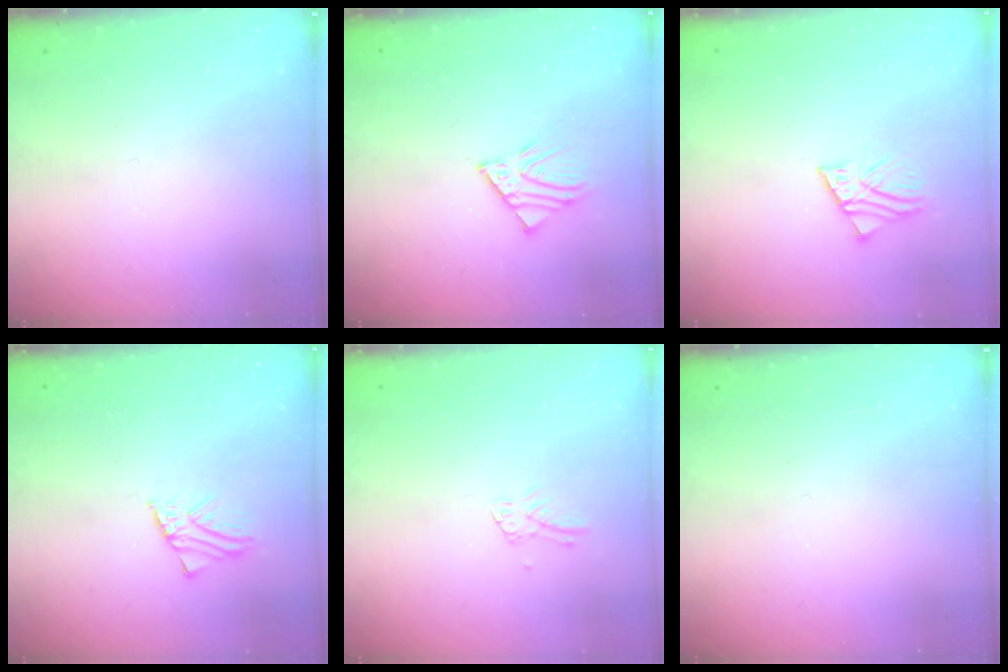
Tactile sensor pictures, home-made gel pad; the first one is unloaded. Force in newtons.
{"total": 4.1, "press": 4.1, "slide": 0.3}
{"total": 2.8, "press": 2.7, "slide": 0.3}
{"total": 1.2, "press": 1.2, "slide": 0.0}
{"total": 3.8, "press": 3.7, "slide": 0.3}
{"total": 0.0}